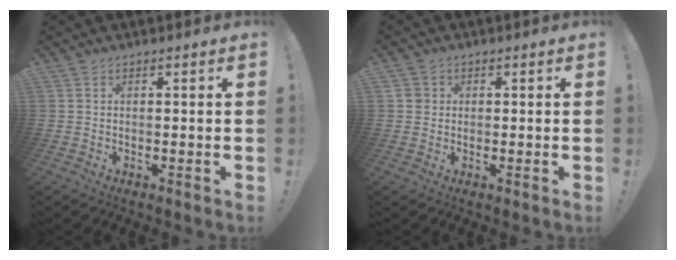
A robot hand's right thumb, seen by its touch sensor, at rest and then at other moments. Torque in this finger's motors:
{"motor_torque": [-0.06, -0.13, 0.22, -0.02, -0.01]}